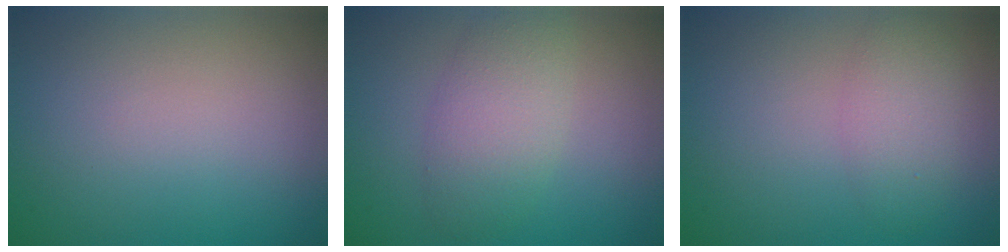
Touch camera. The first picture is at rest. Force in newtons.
{"total": 4.3, "press": 4.3, "slide": 0.4}
{"total": 2.8, "press": 2.8, "slide": 0.1}